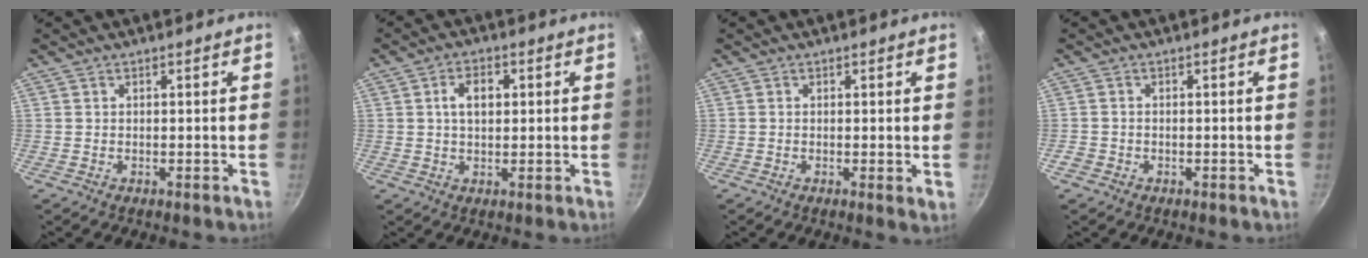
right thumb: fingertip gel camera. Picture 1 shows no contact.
{"total": 6.4, "force": [1.4, 4.0, 4.9], "torque": [-0.066, 0.007, 0.018]}
{"total": 1.5, "force": [0.1, 0.2, 1.5], "torque": [-0.022, -0.006, -0.002]}
{"total": 1.3, "force": [-0.8, 0.9, 0.4], "torque": [-0.014, 0.005, -0.015]}